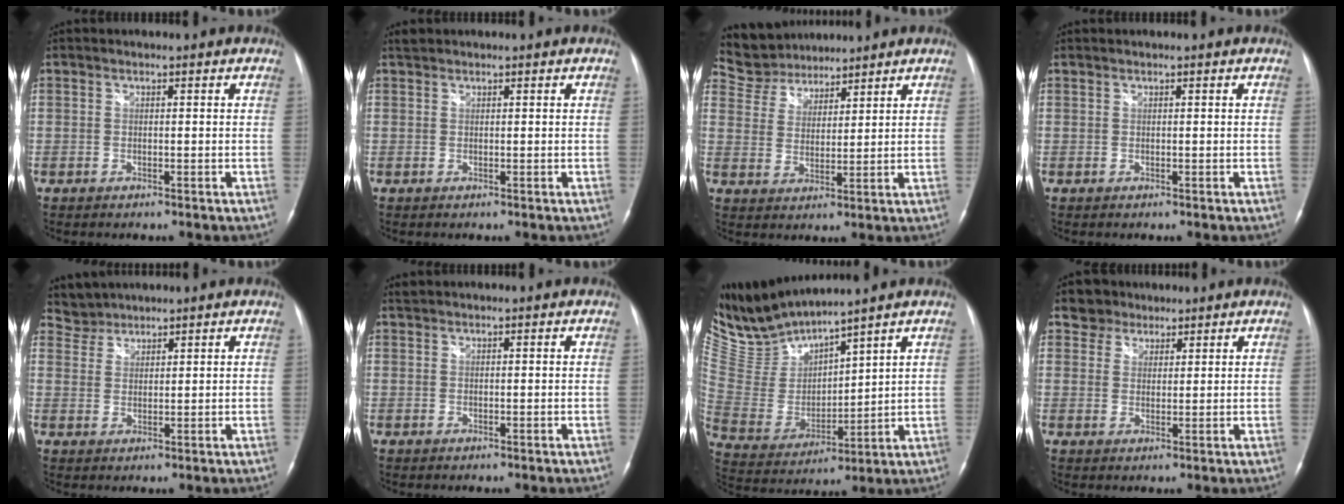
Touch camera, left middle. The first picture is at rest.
{"total": 0.8, "force": [0.8, 0.2, 0.0], "torque": [-0.010, 0.010, 0.018]}
{"total": 7.6, "force": [7.1, 2.7, 0.2], "torque": [-0.017, 0.018, 0.141]}
{"total": 0.0}
{"total": 3.2, "force": [3.0, 0.9, -0.9], "torque": [0.015, 0.009, 0.061]}
{"total": 0.5, "force": [0.5, 0.0, 0.0], "torque": [-0.008, 0.009, 0.014]}
{"total": 9.4, "force": [9.3, -0.3, 1.0], "torque": [-0.055, -0.007, 0.213]}
{"total": 3.9, "force": [2.8, 2.7, -0.2], "torque": [0.006, 0.010, 0.041]}